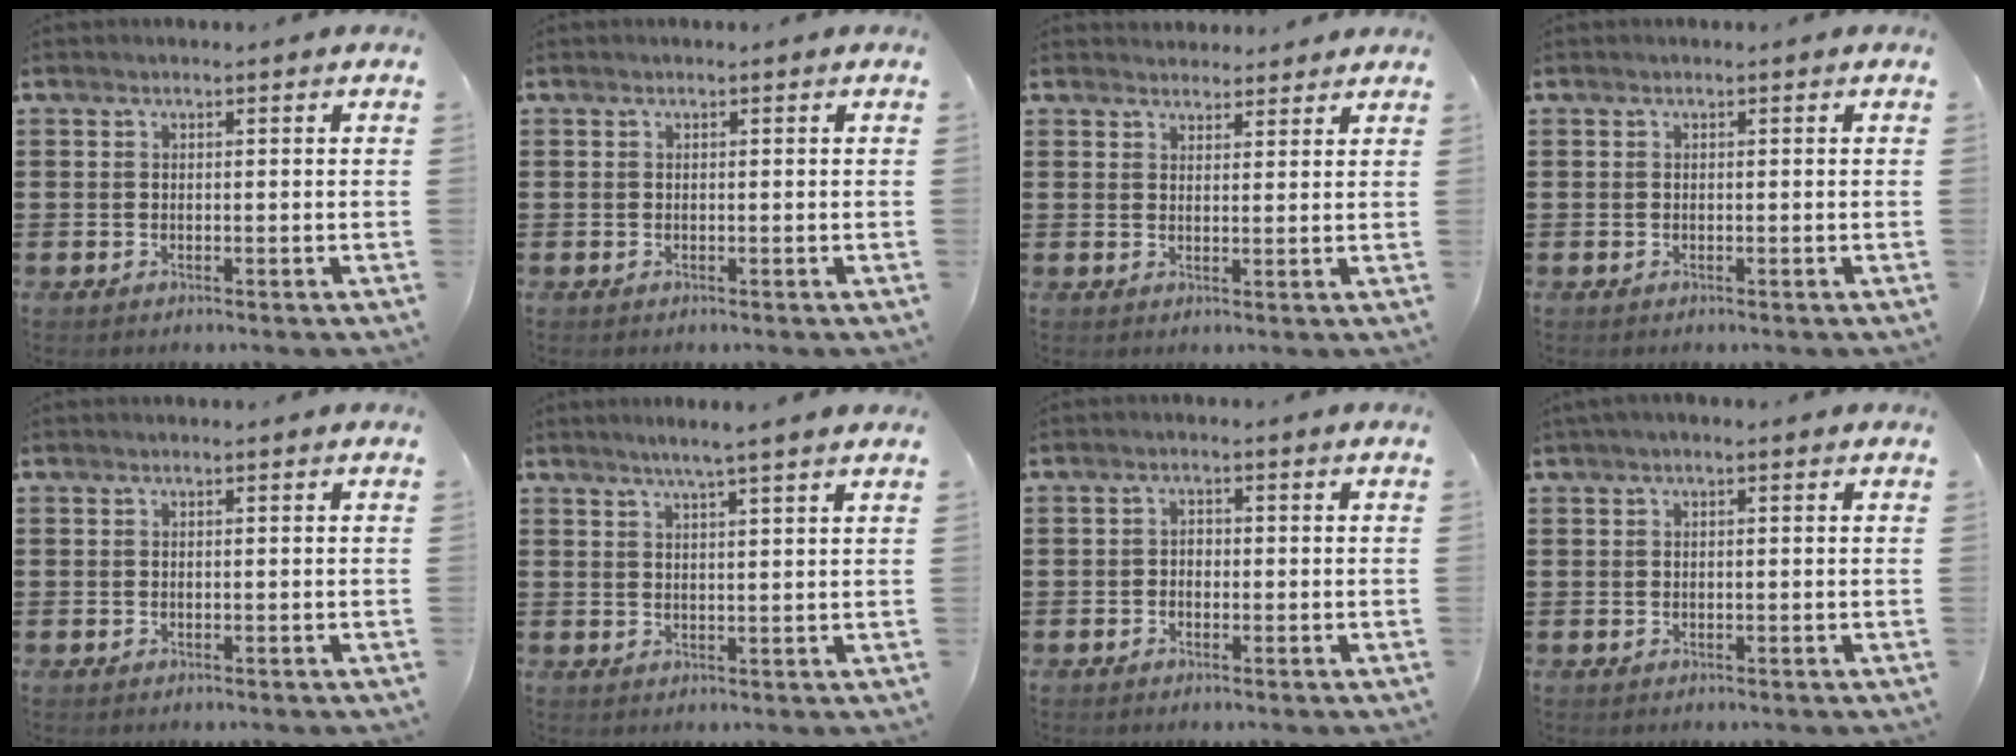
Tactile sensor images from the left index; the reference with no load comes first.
{"total": 0.0}
{"total": 2.5, "force": [2.4, 0.6, -0.3], "torque": [-0.003, -0.001, 0.046]}
{"total": 0.0}
{"total": 0.0}
{"total": 3.1, "force": [2.6, -0.8, 1.4], "torque": [-0.034, -0.006, 0.046]}
{"total": 1.2, "force": [-0.7, 0.9, 0.5], "torque": [-0.013, 0.002, -0.015]}
{"total": 0.8, "force": [0.2, 0.1, 0.8], "torque": [-0.015, 0.001, 0.004]}